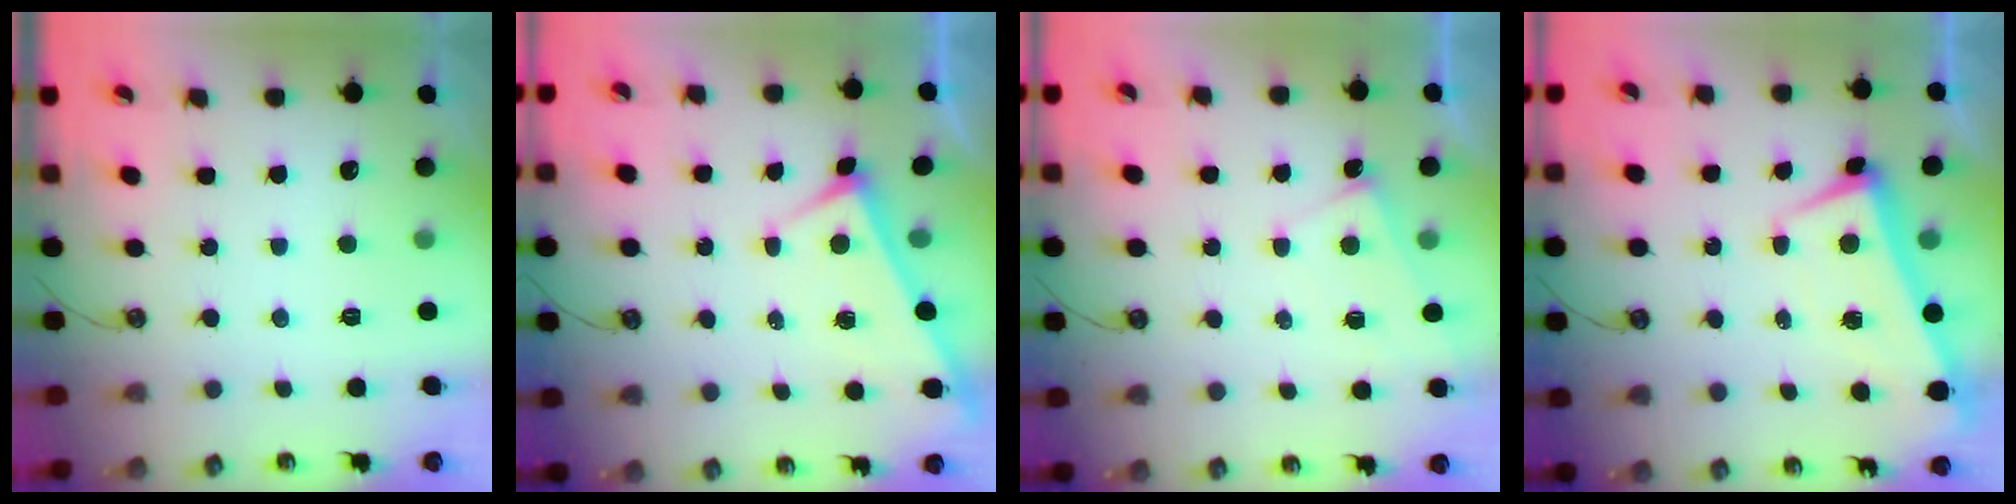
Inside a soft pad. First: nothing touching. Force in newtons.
{"total": 1.0, "press": 0.9, "slide": 0.4}
{"total": 3.9, "press": 3.9, "slide": 0.2}
{"total": 2.0, "press": 1.8, "slide": 0.9}